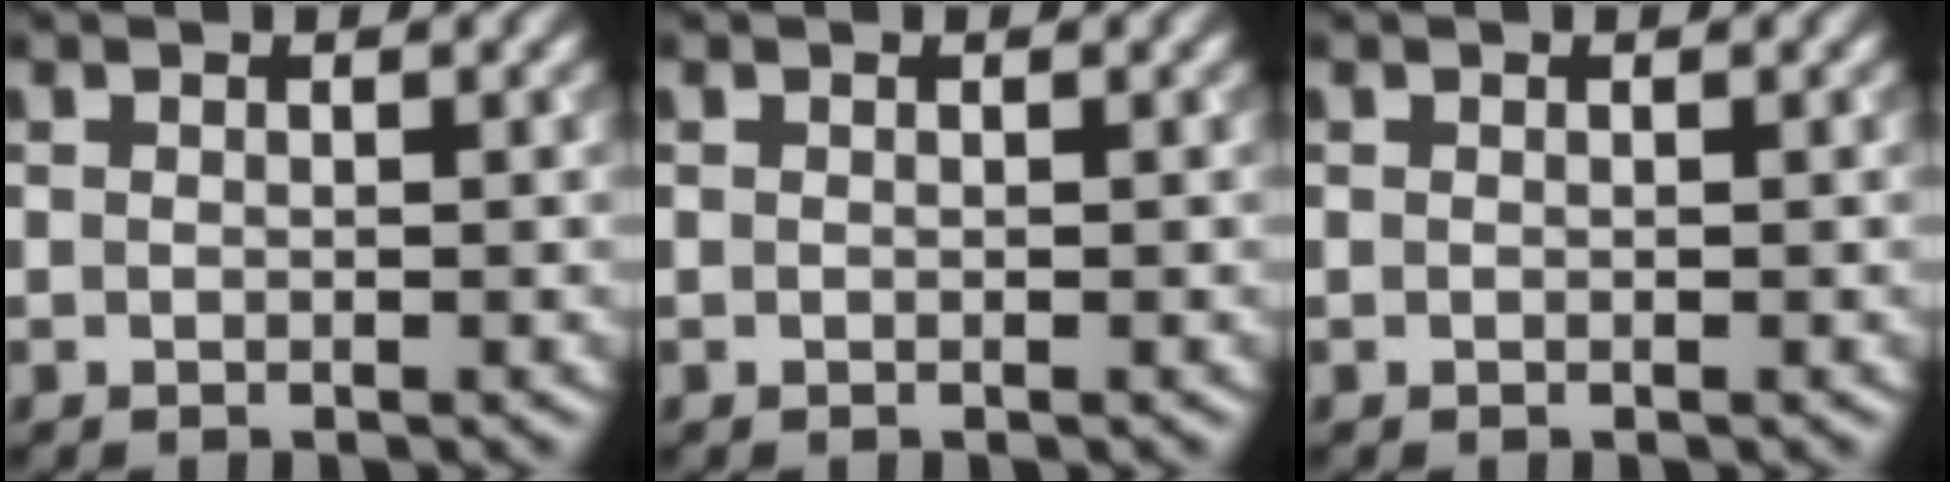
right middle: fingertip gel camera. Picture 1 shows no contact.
{"total": 0.0}
{"total": 0.0}